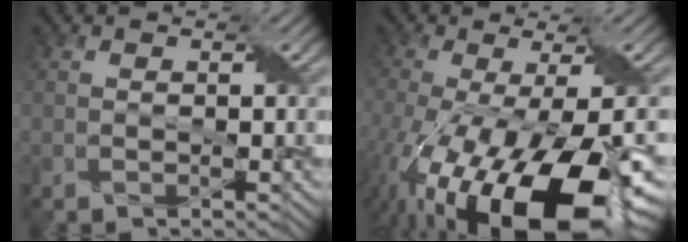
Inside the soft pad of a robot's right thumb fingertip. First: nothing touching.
{"total": 18.9, "force": [-8.1, 7.1, 15.5], "torque": [-0.280, -0.058, -0.106]}